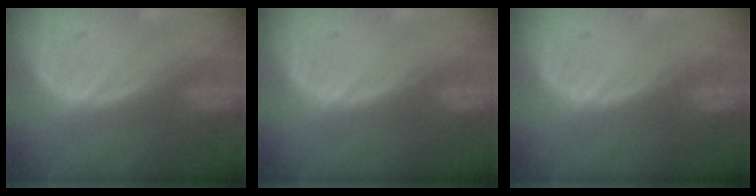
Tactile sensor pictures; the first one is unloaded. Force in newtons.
{"total": 0.0}
{"total": 0.0}